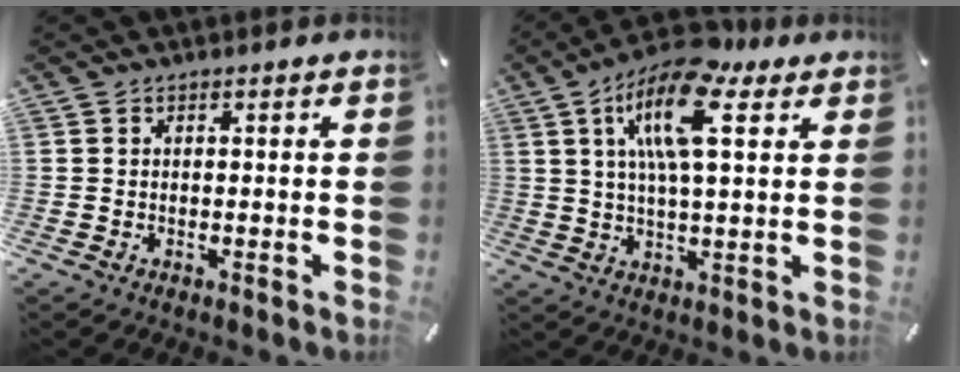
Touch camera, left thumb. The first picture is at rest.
{"total": 15.0, "force": [7.0, 5.6, 12.0], "torque": [-0.238, -0.017, 0.116]}